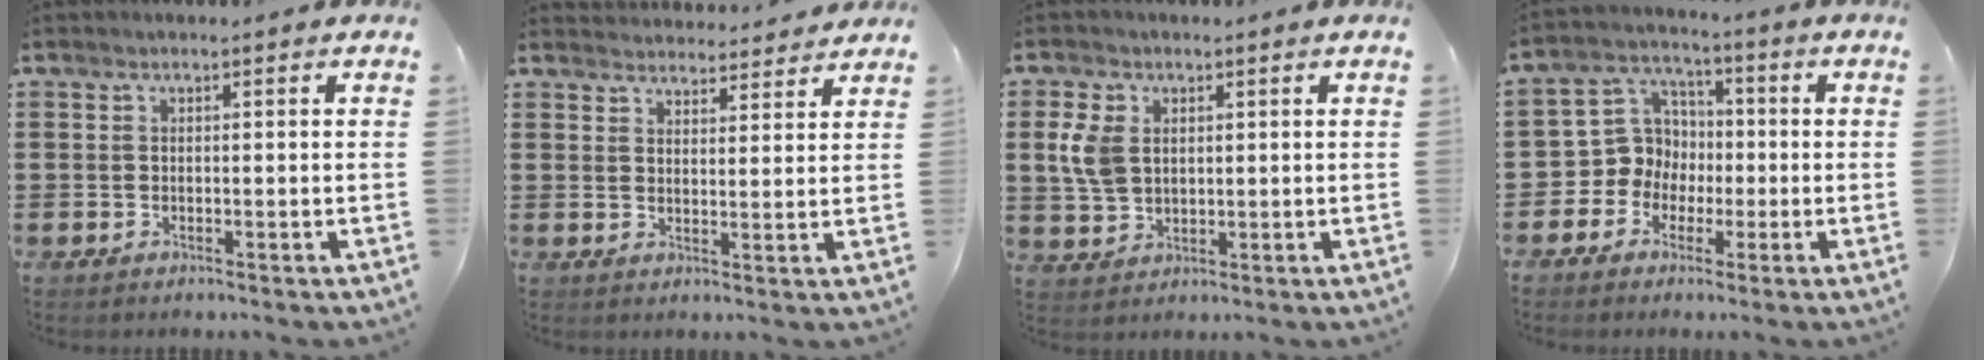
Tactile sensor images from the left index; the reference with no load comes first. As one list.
[{"total": 3.6, "force": [3.6, 0.4, -0.1], "torque": [-0.010, -0.015, 0.067]}, {"total": 5.7, "force": [1.5, 4.1, 3.6], "torque": [-0.104, 0.006, 0.020]}, {"total": 7.0, "force": [-1.1, 6.8, 1.4], "torque": [-0.068, 0.002, -0.023]}]